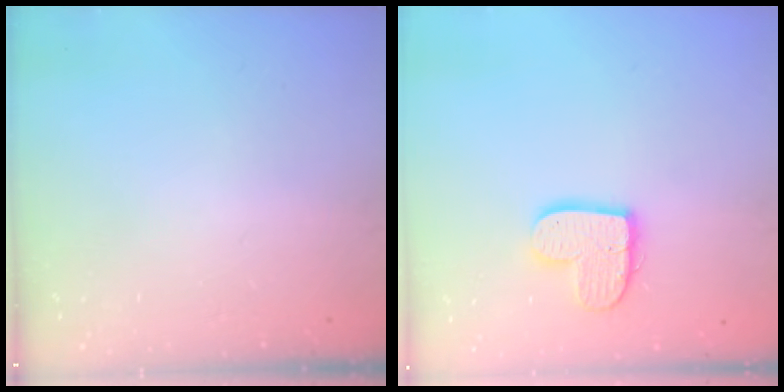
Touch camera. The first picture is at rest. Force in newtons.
{"total": 12.2, "press": 12.1, "slide": 1.1}